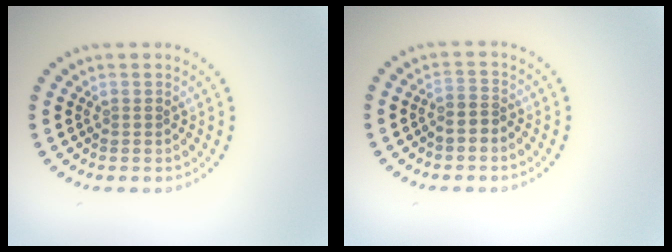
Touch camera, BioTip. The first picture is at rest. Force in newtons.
{"total": 1.3, "press": 1.1, "slide": 0.7}